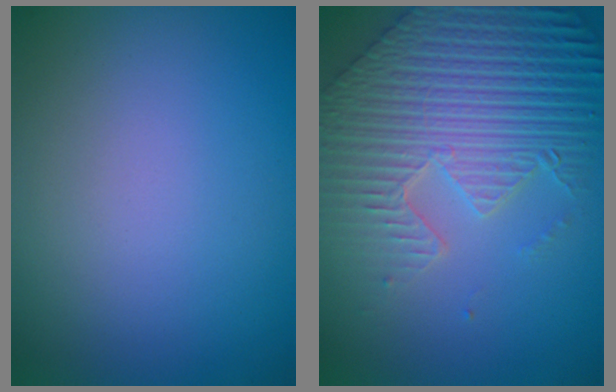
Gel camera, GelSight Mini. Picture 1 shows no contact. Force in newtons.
{"total": 9.3, "press": 6.6, "slide": 6.5}